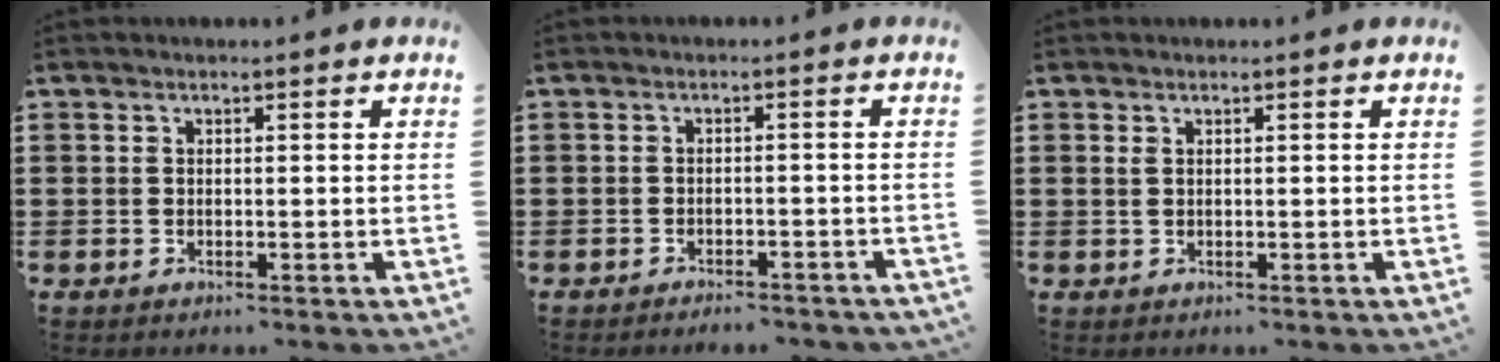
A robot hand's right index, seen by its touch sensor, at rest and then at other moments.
{"total": 2.1, "force": [-2.1, 0.0, 0.1], "torque": [-0.008, -0.001, -0.043]}
{"total": 0.7, "force": [0.3, 0.2, 0.6], "torque": [-0.013, 0.002, 0.005]}